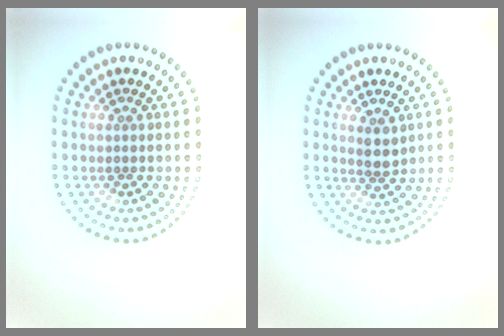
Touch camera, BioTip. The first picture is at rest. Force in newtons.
{"total": 1.9, "press": 1.6, "slide": 0.9}